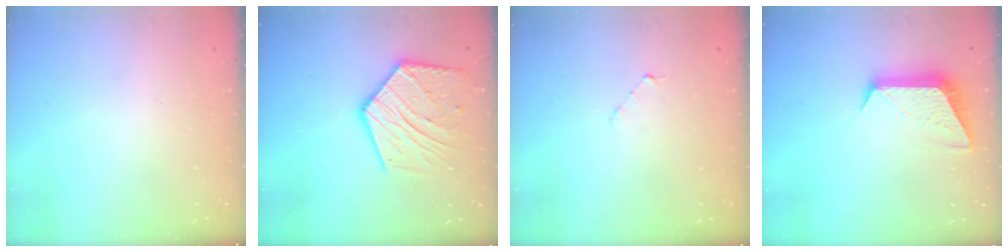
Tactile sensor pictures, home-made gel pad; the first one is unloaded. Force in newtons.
{"total": 17.9, "press": 17.8, "slide": 1.3}
{"total": 3.0, "press": 3.0, "slide": 0.3}
{"total": 10.1, "press": 10.1, "slide": 0.0}